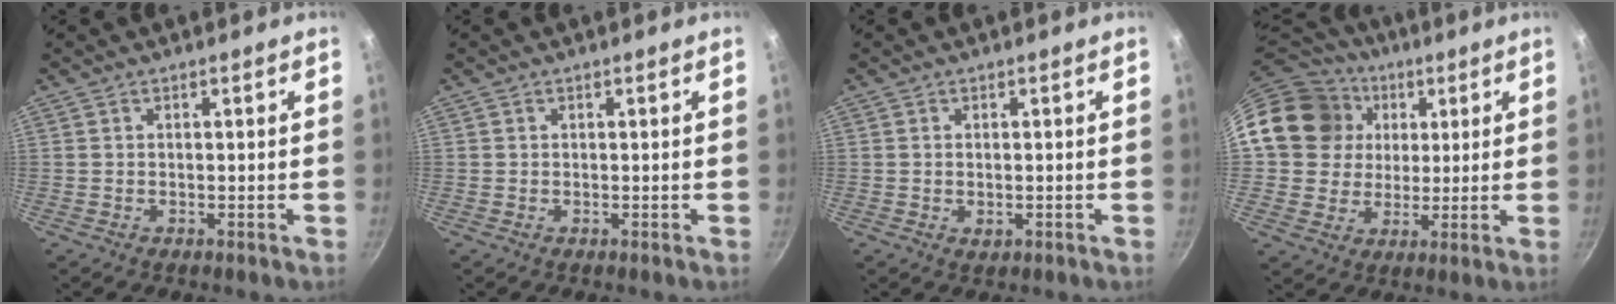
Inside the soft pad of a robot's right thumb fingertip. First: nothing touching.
{"total": 0.0}
{"total": 1.5, "force": [-0.2, 0.9, 1.2], "torque": [-0.018, -0.002, -0.002]}
{"total": 18.1, "force": [4.7, 16.1, 7.0], "torque": [-0.120, 0.020, 0.084]}